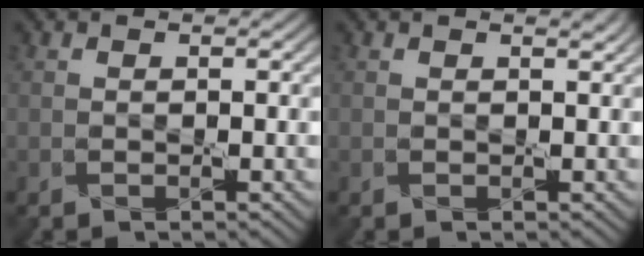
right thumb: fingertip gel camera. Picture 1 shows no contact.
{"total": 0.7, "force": [0.6, 0.0, 0.4], "torque": [-0.011, 0.000, 0.008]}